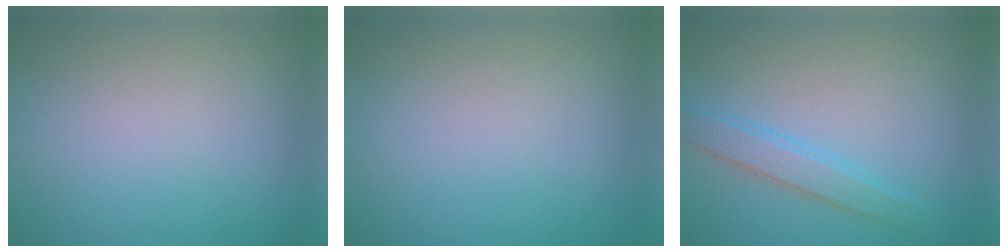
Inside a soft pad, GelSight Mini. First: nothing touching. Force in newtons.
{"total": 0.0}
{"total": 2.4, "press": 2.4, "slide": 0.1}